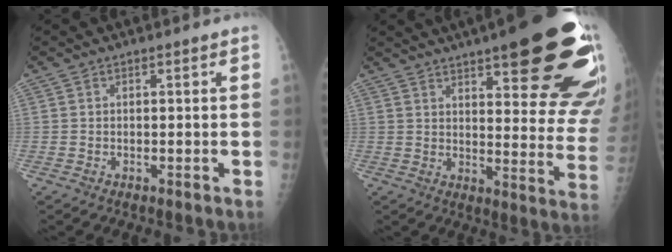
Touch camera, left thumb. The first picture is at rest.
{"total": 29.3, "force": [17.5, 7.7, 22.2], "torque": [-0.193, -0.053, 0.226]}